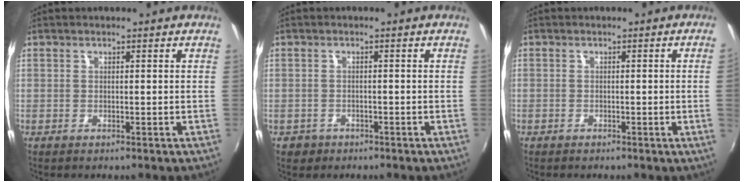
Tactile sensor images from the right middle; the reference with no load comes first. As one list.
[{"total": 2.5, "force": [-1.4, 2.0, 0.6], "torque": [-0.019, 0.000, -0.020]}, {"total": 1.7, "force": [-0.2, -1.1, 1.4], "torque": [-0.017, -0.011, 0.001]}]